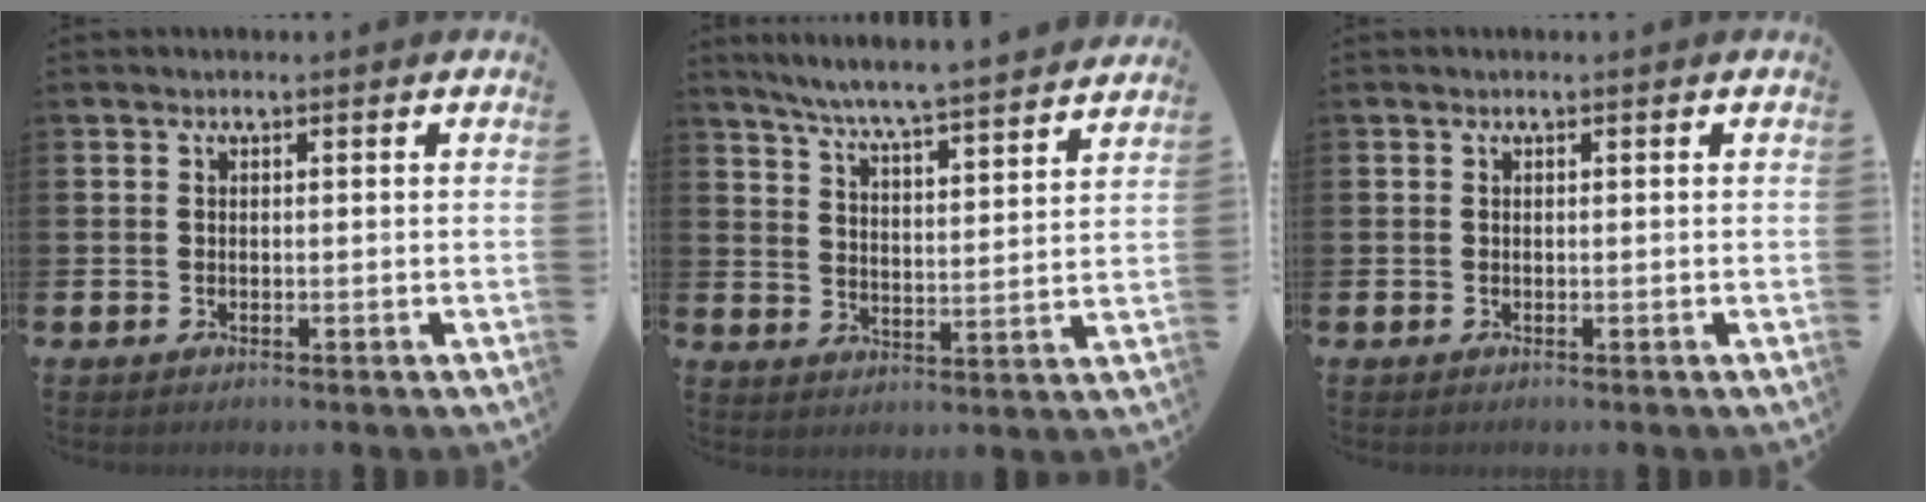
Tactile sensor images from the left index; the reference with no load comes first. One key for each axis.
{"total": 6.8, "fx": 6.5, "fy": -0.5, "fz": 1.8, "tx": -0.058, "ty": -0.054, "tz": 0.112}
{"total": 0.0}